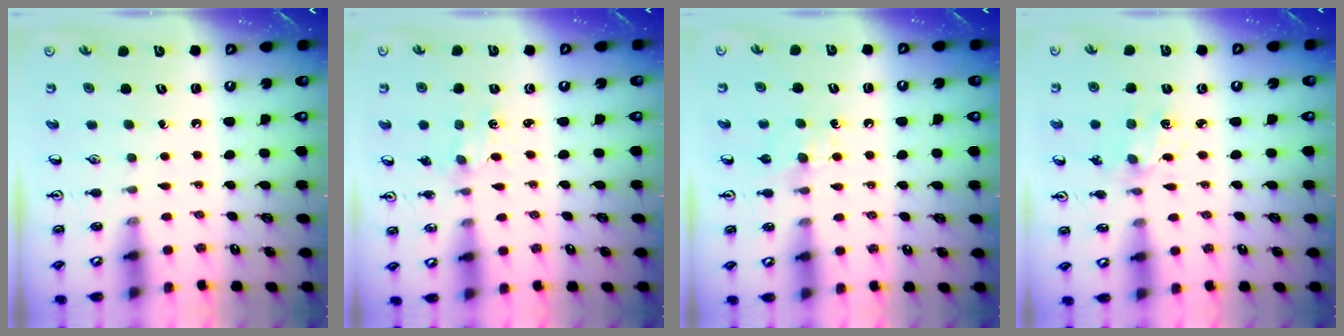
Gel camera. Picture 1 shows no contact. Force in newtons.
{"total": 0.7, "press": 0.7, "slide": 0.1}
{"total": 6.1, "press": 6.0, "slide": 0.7}
{"total": 2.7, "press": 2.6, "slide": 0.4}